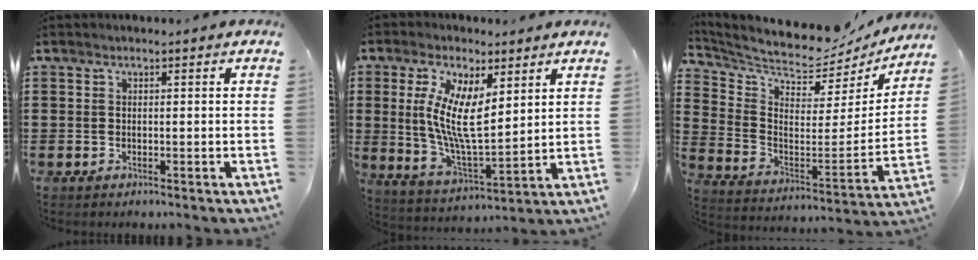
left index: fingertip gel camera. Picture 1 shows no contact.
{"total": 10.0, "force": [3.1, 3.8, 8.8], "torque": [-0.188, -0.006, 0.055]}
{"total": 6.0, "force": [5.8, 1.1, 0.9], "torque": [-0.056, -0.064, 0.097]}